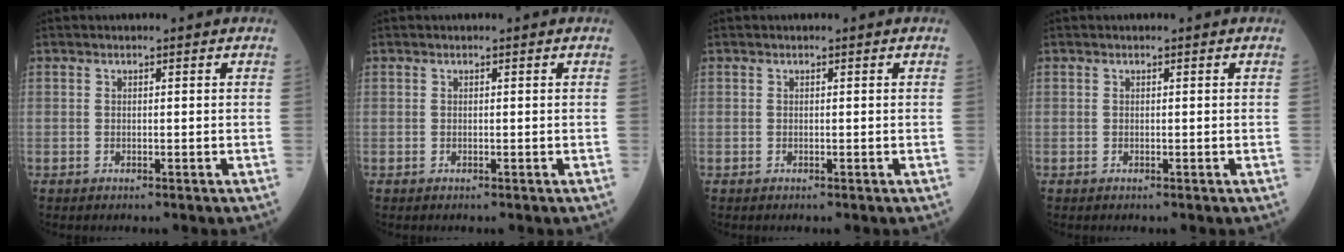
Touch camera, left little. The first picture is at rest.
{"total": 0.0}
{"total": 0.0}
{"total": 0.0}